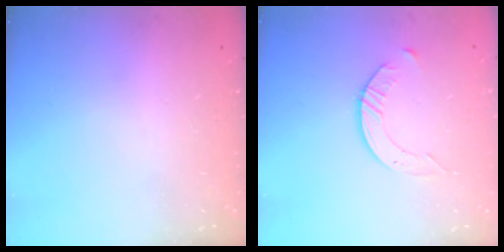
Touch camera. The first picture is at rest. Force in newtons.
{"total": 3.5, "press": 3.4, "slide": 0.4}